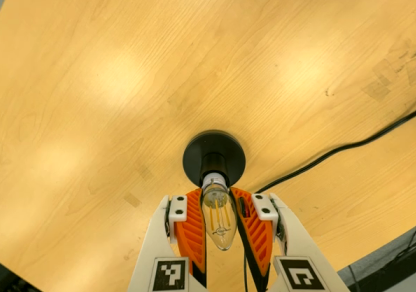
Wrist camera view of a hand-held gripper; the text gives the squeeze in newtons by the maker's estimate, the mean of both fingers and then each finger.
{"total": 17.3, "left": 17.0, "right": 17.6}